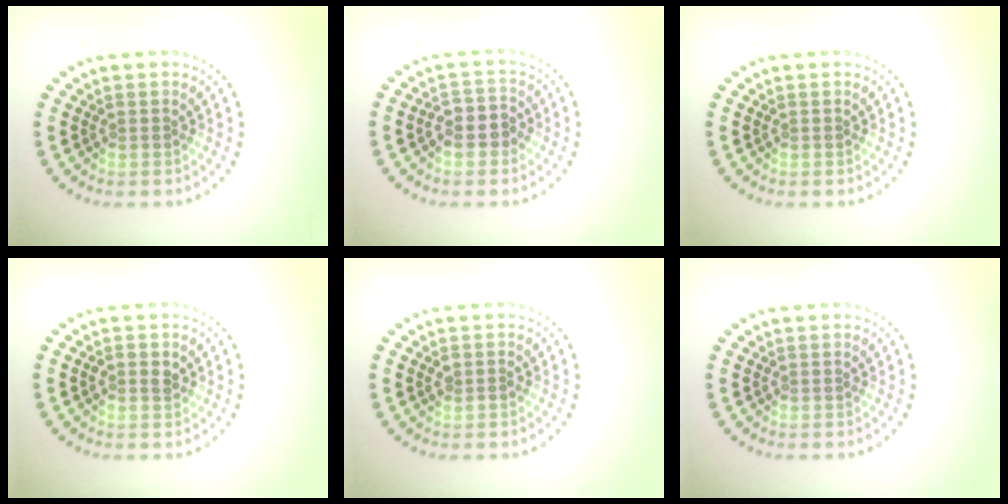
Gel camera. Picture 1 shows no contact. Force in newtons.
{"total": 2.6, "press": 2.4, "slide": 1.0}
{"total": 0.0}
{"total": 1.2, "press": 1.2, "slide": 0.1}
{"total": 0.9, "press": 0.9, "slide": 0.3}
{"total": 0.0}